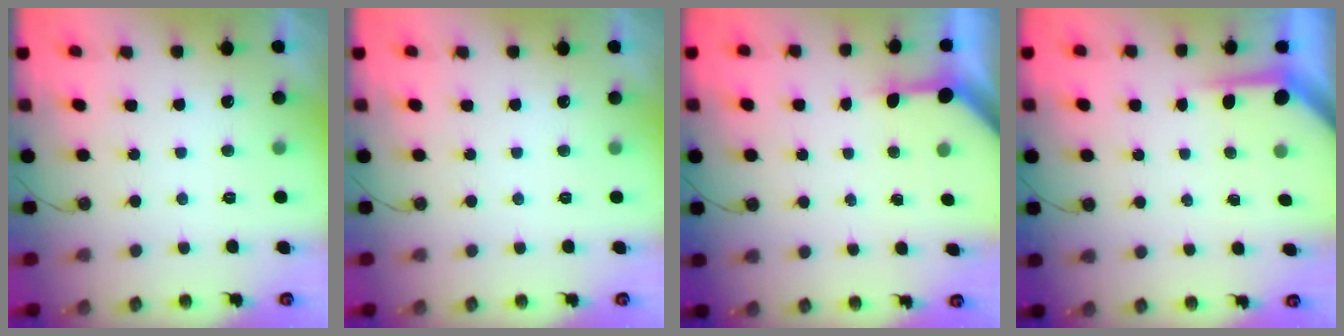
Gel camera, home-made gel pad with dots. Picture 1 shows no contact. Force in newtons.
{"total": 0.0}
{"total": 3.4, "press": 3.3, "slide": 0.4}
{"total": 4.0, "press": 4.0, "slide": 0.3}